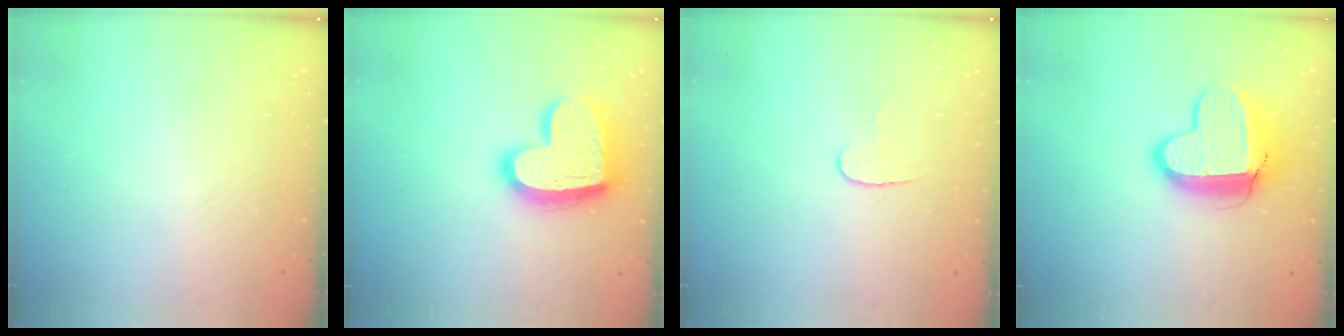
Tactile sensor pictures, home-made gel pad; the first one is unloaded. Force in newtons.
{"total": 18.2, "press": 18.1, "slide": 1.4}
{"total": 5.3, "press": 5.3, "slide": 0.5}
{"total": 13.4, "press": 13.3, "slide": 1.3}